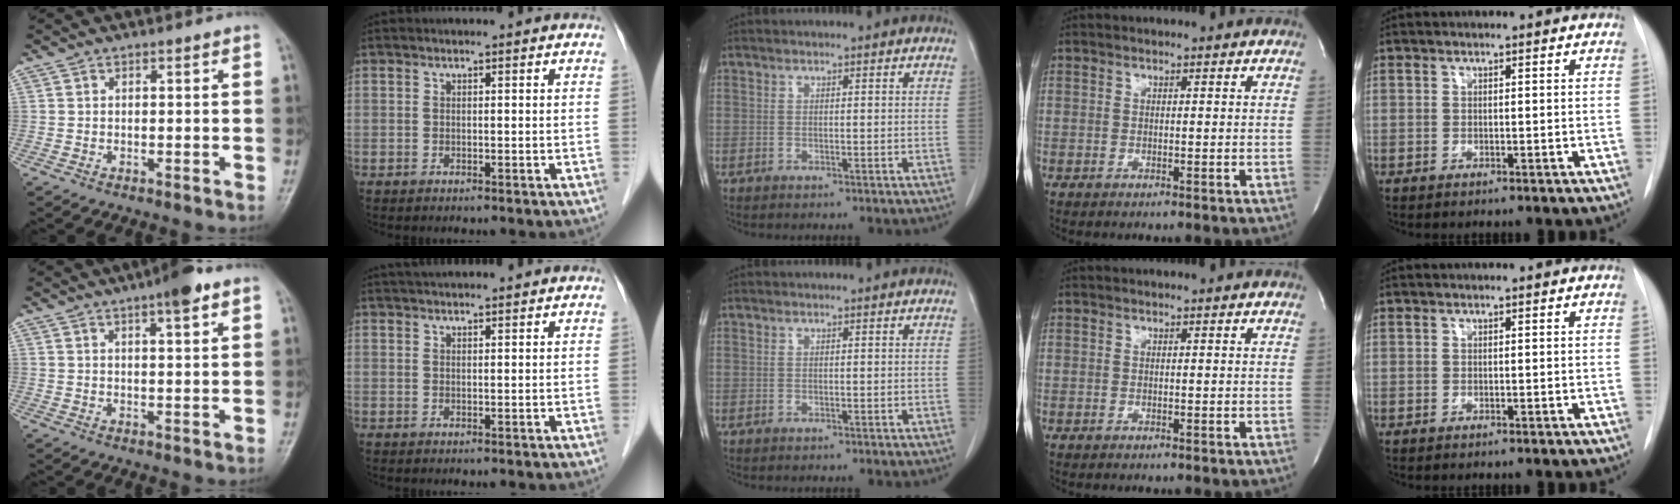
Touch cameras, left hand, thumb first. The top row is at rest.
{"thumb": {"total": 6.2, "force": [3.7, 1.4, 4.9], "torque": [-0.067, -0.007, 0.050]}, "index": {"total": 6.1, "force": [5.6, 0.4, 2.4], "torque": [-0.034, 0.037, 0.079]}}